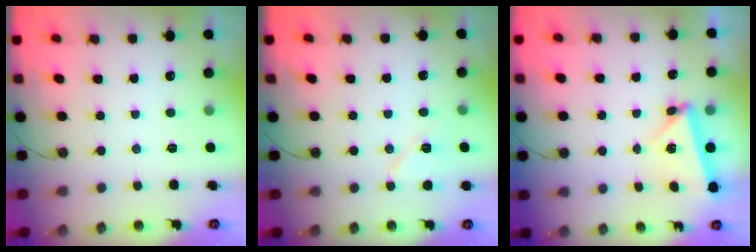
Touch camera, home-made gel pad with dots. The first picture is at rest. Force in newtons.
{"total": 7.2, "press": 7.2, "slide": 0.8}
{"total": 5.8, "press": 5.8, "slide": 0.3}